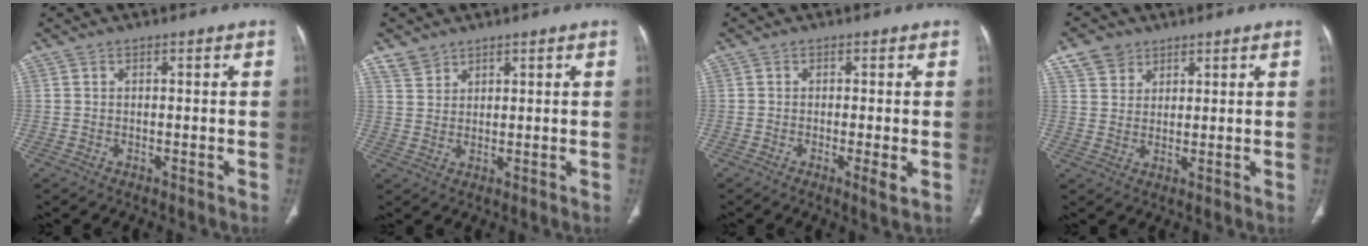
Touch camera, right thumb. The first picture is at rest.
{"total": 3.2, "force": [2.6, 1.8, 0.4], "torque": [0.004, -0.008, 0.052]}
{"total": 2.9, "force": [-0.7, 0.2, 2.8], "torque": [-0.056, -0.011, -0.015]}
{"total": 5.2, "force": [3.4, 3.8, 1.3], "torque": [-0.009, -0.013, 0.067]}